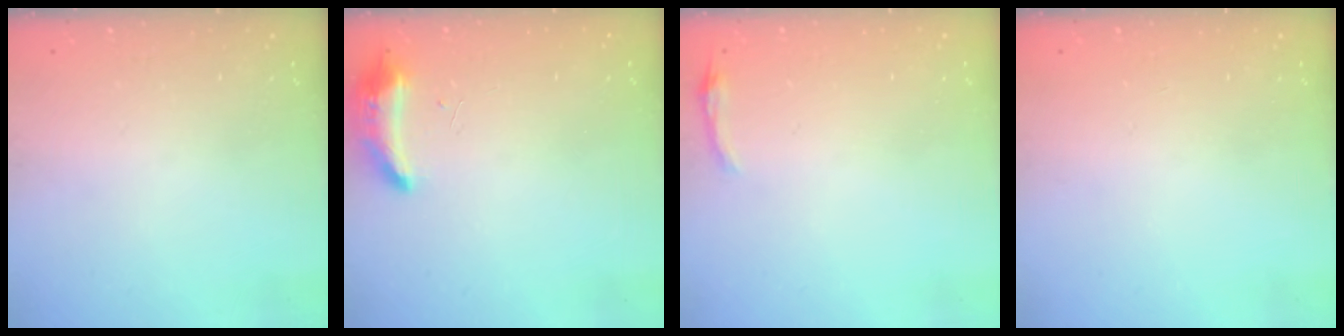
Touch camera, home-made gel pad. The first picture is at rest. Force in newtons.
{"total": 8.5, "press": 8.4, "slide": 1.6}
{"total": 3.1, "press": 3.0, "slide": 0.7}
{"total": 0.0}